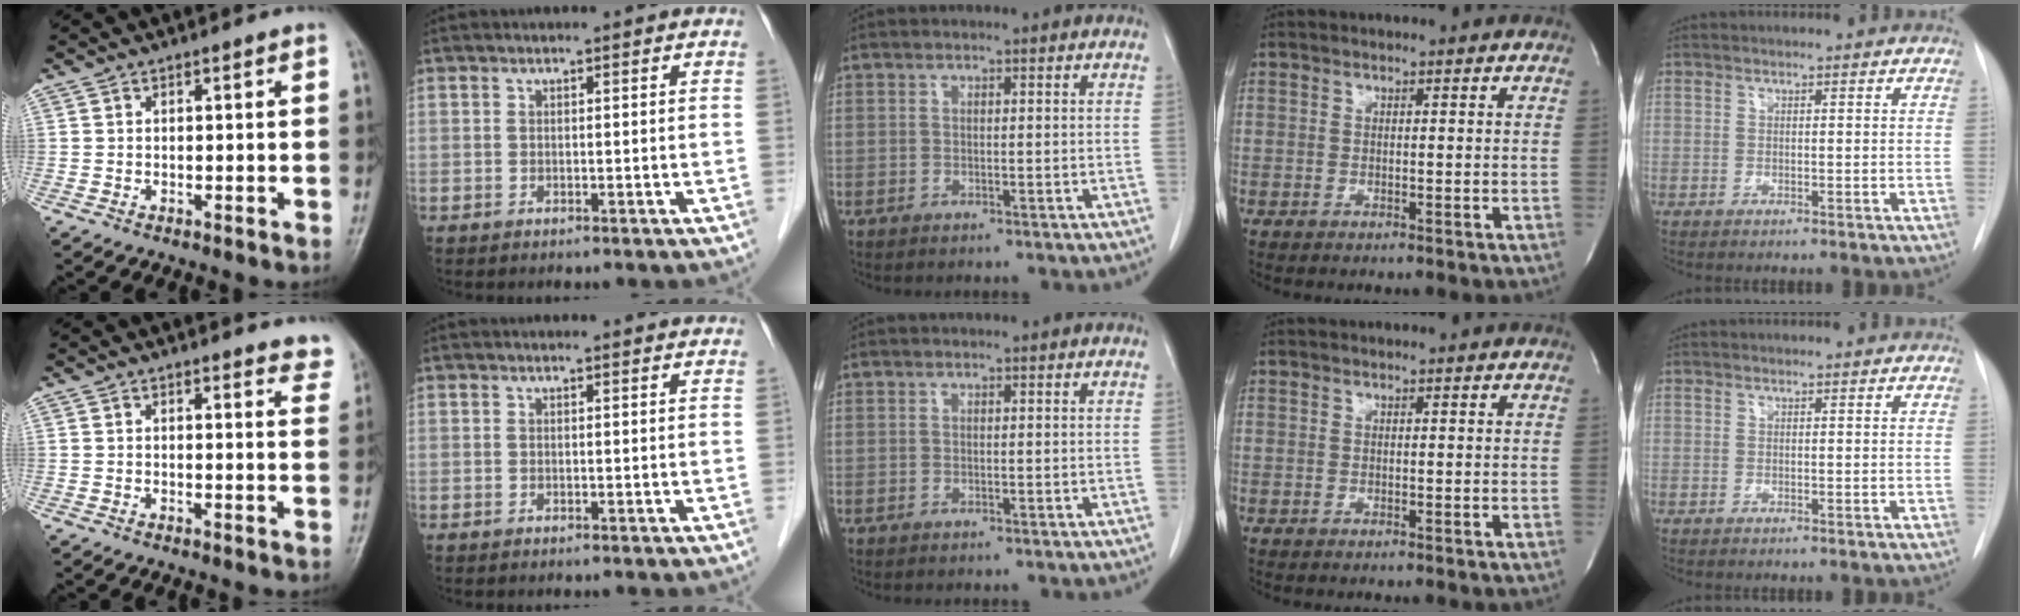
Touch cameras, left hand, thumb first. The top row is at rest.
{"thumb": {"total": 6.4, "force": [6.0, 1.6, 1.4], "torque": [0.018, -0.029, 0.043]}, "index": {"total": 2.5, "force": [2.5, 0.3, 0.4], "torque": [-0.012, 0.003, 0.019]}}